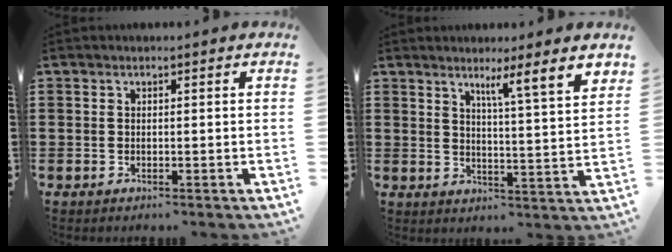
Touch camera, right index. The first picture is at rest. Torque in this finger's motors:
{"motor_torque": [0.24, 0.17, 0.23, 0.04]}